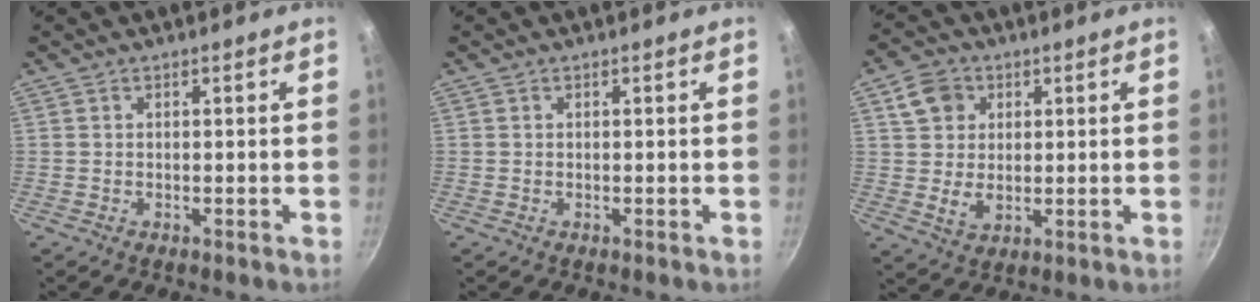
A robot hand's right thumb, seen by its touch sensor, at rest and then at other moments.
{"total": 0.0}
{"total": 8.1, "force": [2.6, 6.7, 3.8], "torque": [-0.043, -0.009, 0.045]}